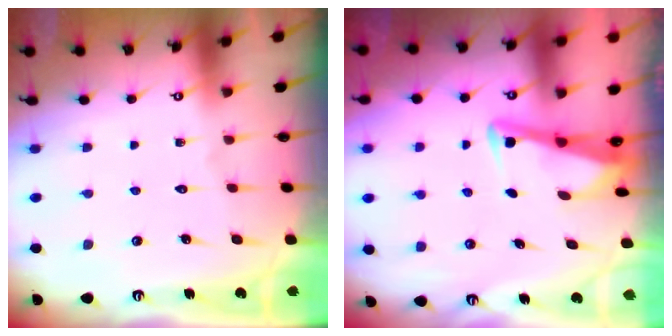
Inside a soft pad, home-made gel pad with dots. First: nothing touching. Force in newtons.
{"total": 3.5, "press": 3.5, "slide": 0.4}